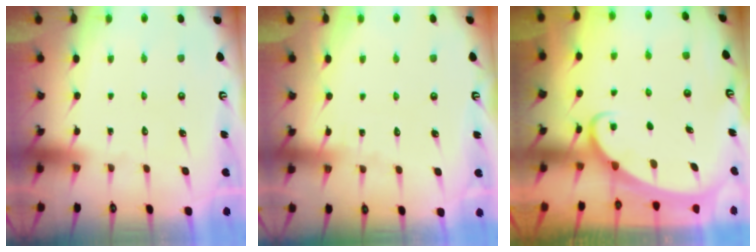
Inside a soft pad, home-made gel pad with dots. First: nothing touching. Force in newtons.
{"total": 3.6, "press": 3.5, "slide": 0.4}
{"total": 2.4, "press": 2.4, "slide": 0.3}